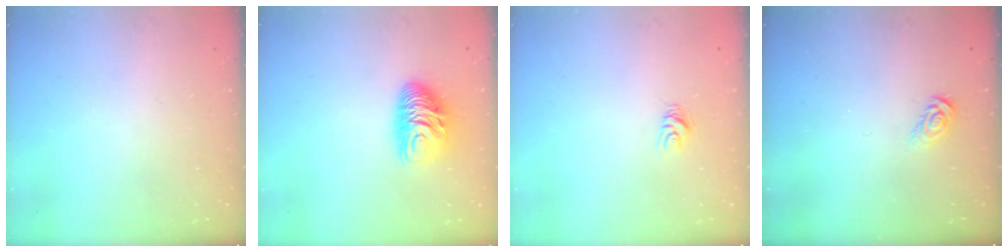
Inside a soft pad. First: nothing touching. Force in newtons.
{"total": 10.1, "press": 10.0, "slide": 1.1}
{"total": 5.0, "press": 5.0, "slide": 0.3}
{"total": 3.5, "press": 3.5, "slide": 0.1}